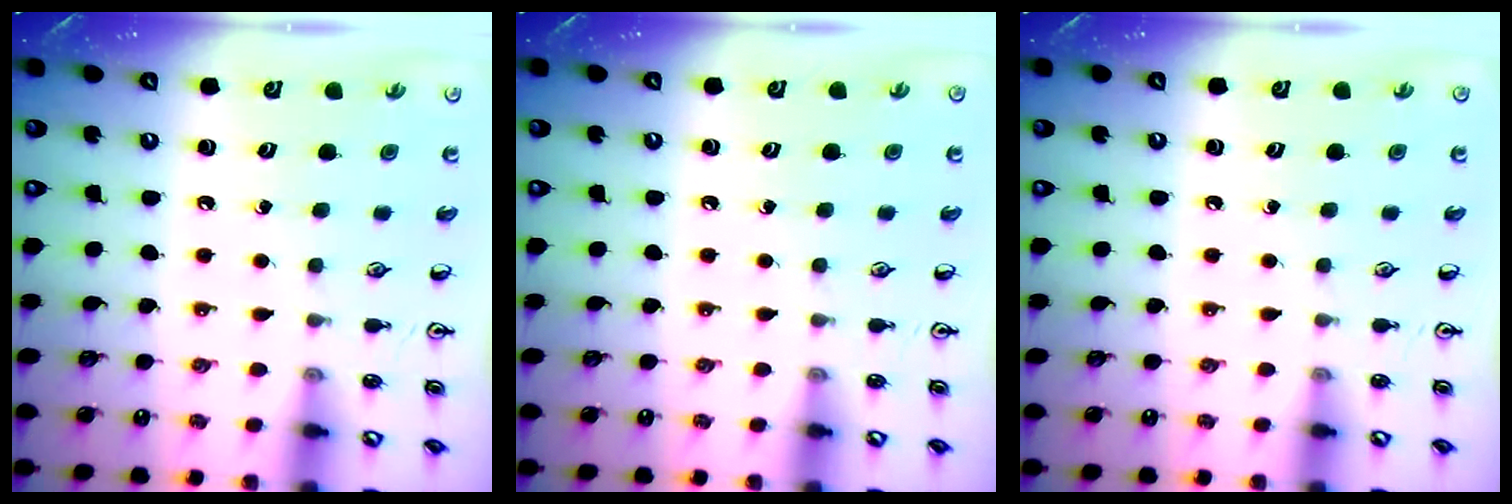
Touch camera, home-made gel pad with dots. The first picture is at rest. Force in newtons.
{"total": 0.0}
{"total": 0.0}